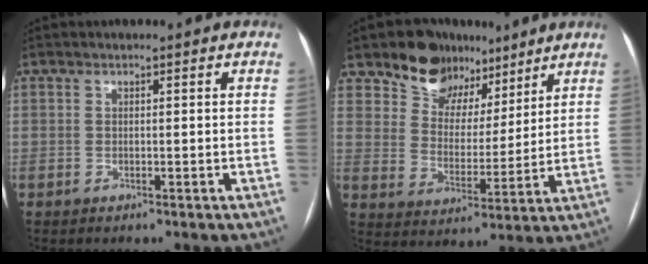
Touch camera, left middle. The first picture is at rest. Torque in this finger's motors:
{"motor_torque": [0.95, -1.05, 0.12, 0.05]}